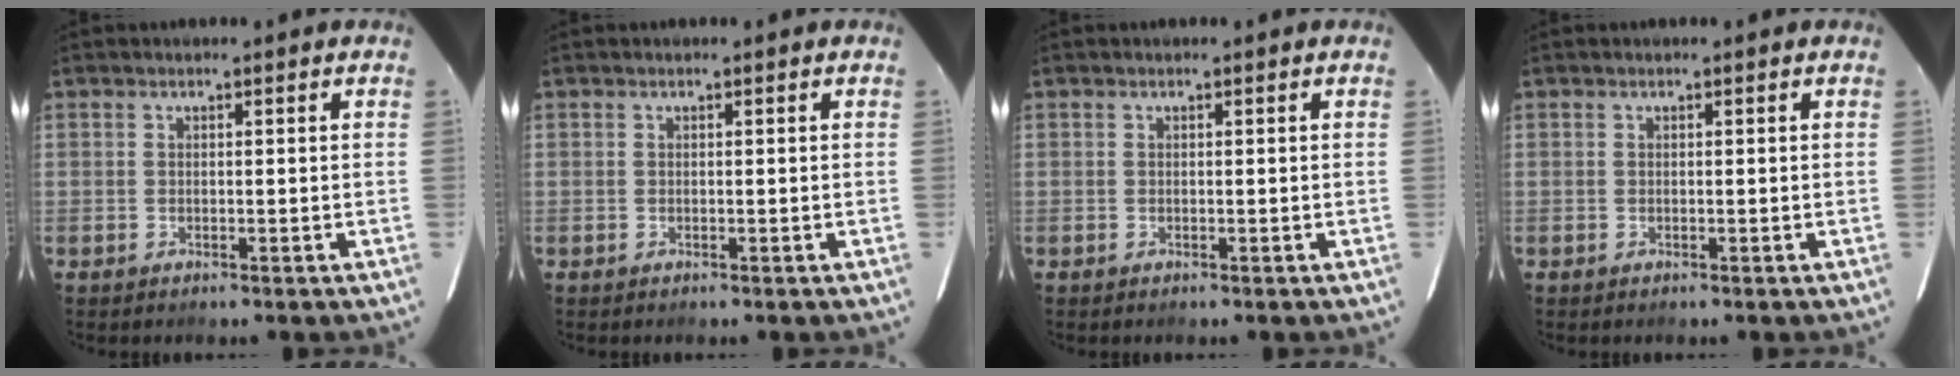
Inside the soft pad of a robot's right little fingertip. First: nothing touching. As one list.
[{"total": 0.0}, {"total": 0.0}, {"total": 0.0}]